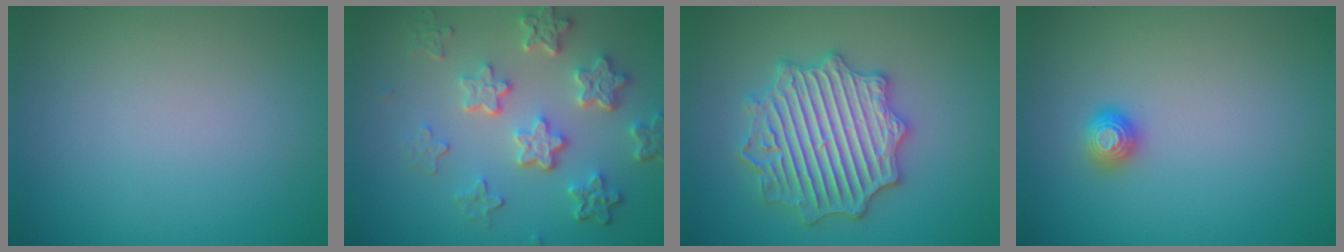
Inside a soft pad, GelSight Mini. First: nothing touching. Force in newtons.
{"total": 5.8, "press": 4.4, "slide": 3.8}
{"total": 6.7, "press": 6.6, "slide": 1.0}
{"total": 1.1, "press": 1.1, "slide": 0.2}